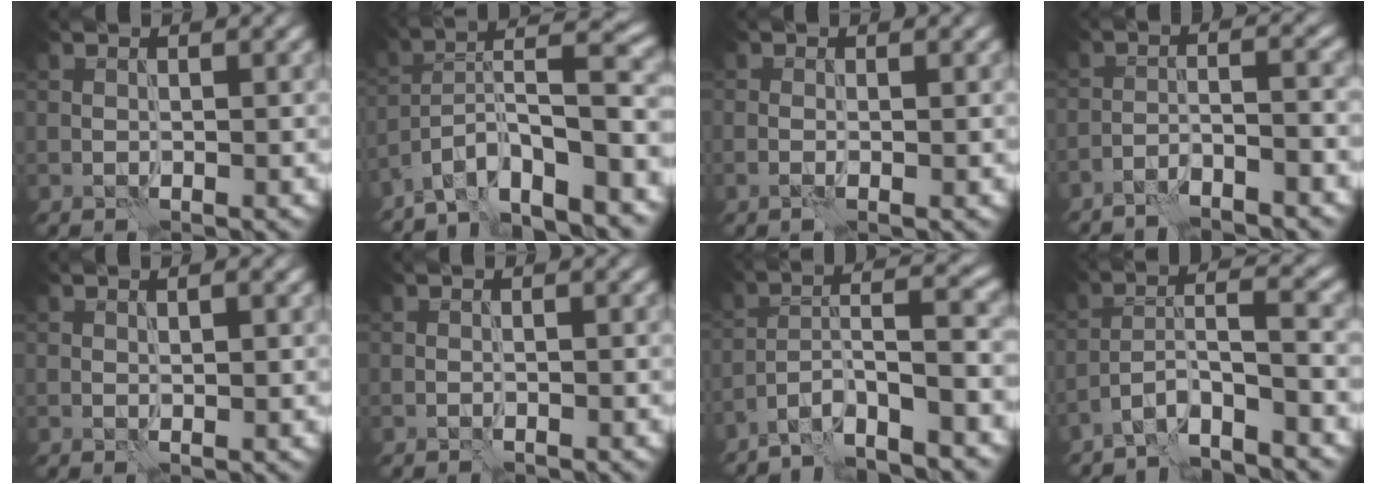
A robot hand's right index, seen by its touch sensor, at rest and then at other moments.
{"total": 11.2, "force": [-7.8, 2.5, 7.6], "torque": [-0.099, 0.017, -0.136]}
{"total": 1.1, "force": [-0.4, 0.2, 1.0], "torque": [-0.018, -0.002, -0.010]}
{"total": 4.0, "force": [-3.2, 0.4, 2.2], "torque": [-0.033, 0.012, -0.063]}
{"total": 0.9, "force": [0.2, 0.1, 0.9], "torque": [-0.013, 0.002, 0.003]}
{"total": 0.7, "force": [-0.6, 0.1, 0.3], "torque": [-0.004, 0.004, -0.012]}
{"total": 7.9, "force": [-5.6, 1.6, 5.4], "torque": [-0.075, 0.015, -0.106]}
{"total": 5.1, "force": [-3.8, 0.9, 3.3], "torque": [-0.056, 0.008, -0.075]}